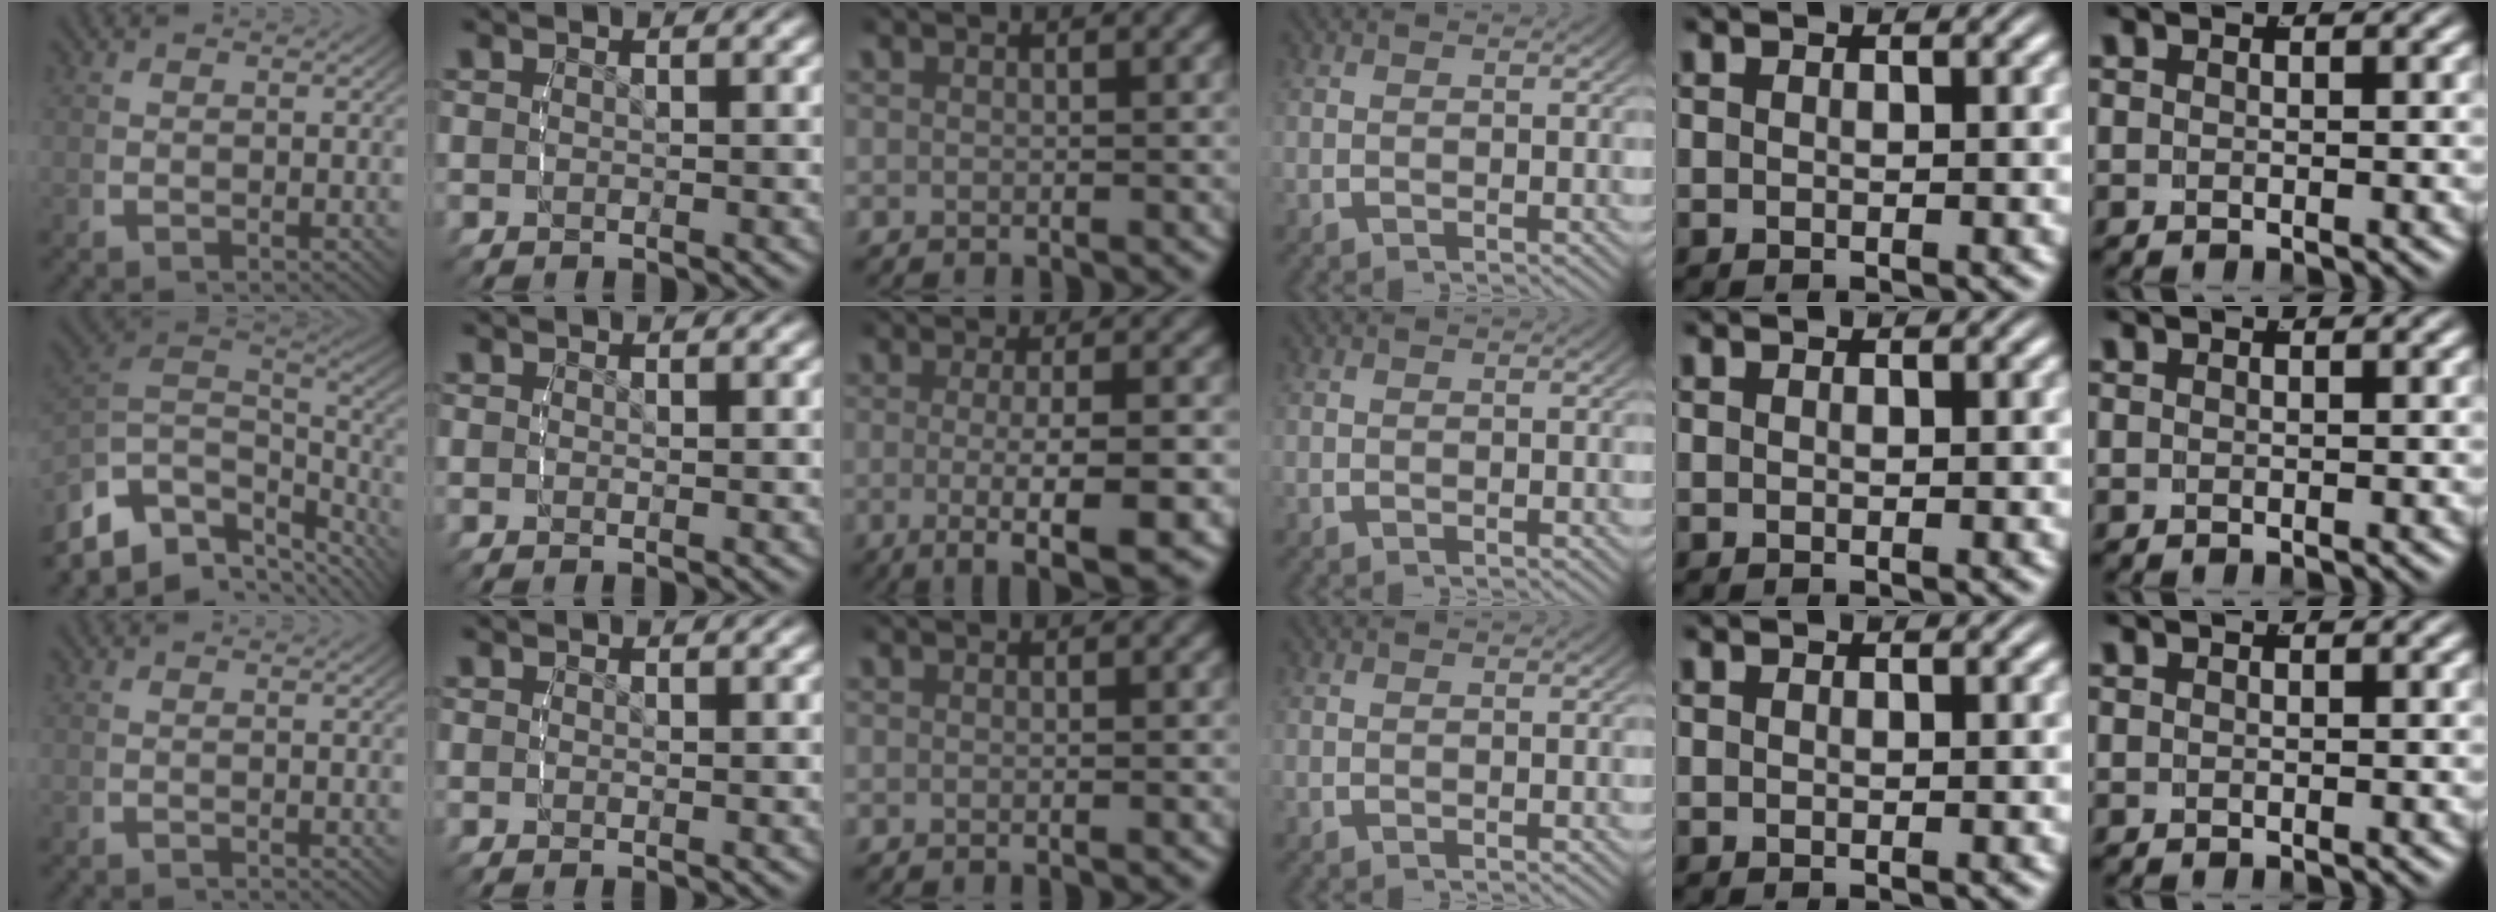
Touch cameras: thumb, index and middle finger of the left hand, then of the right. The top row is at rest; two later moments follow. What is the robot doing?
{"motion": "lift_and_place", "object": "bandage"}